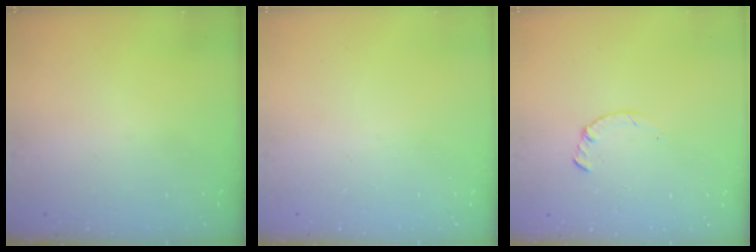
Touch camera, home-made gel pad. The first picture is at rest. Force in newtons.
{"total": 0.0}
{"total": 0.7, "press": 0.6, "slide": 0.2}